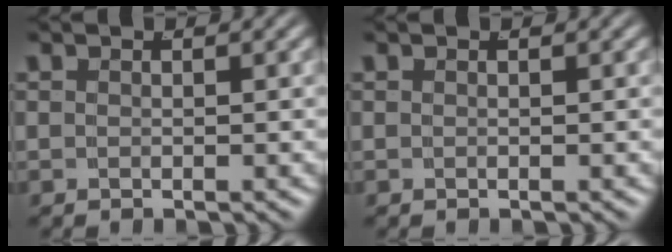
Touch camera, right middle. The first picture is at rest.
{"total": 0.0}